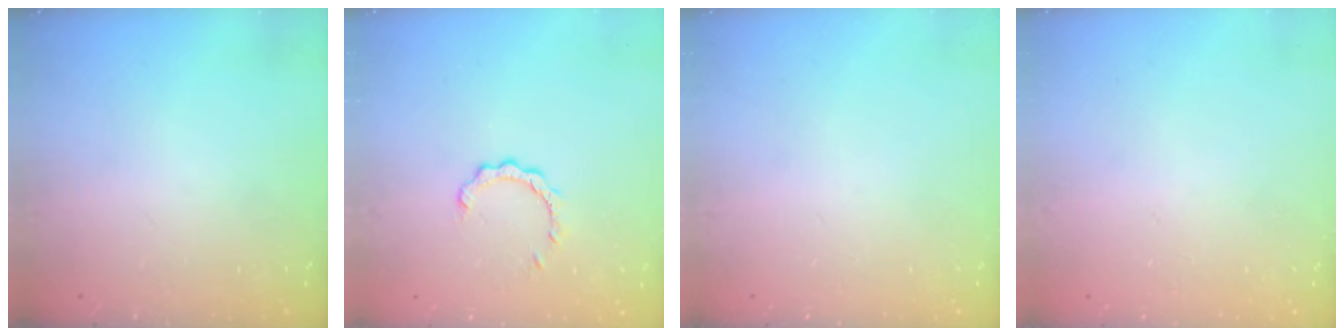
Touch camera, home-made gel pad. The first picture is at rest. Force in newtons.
{"total": 2.5, "press": 2.5, "slide": 0.3}
{"total": 0.0}
{"total": 1.7, "press": 1.6, "slide": 0.8}